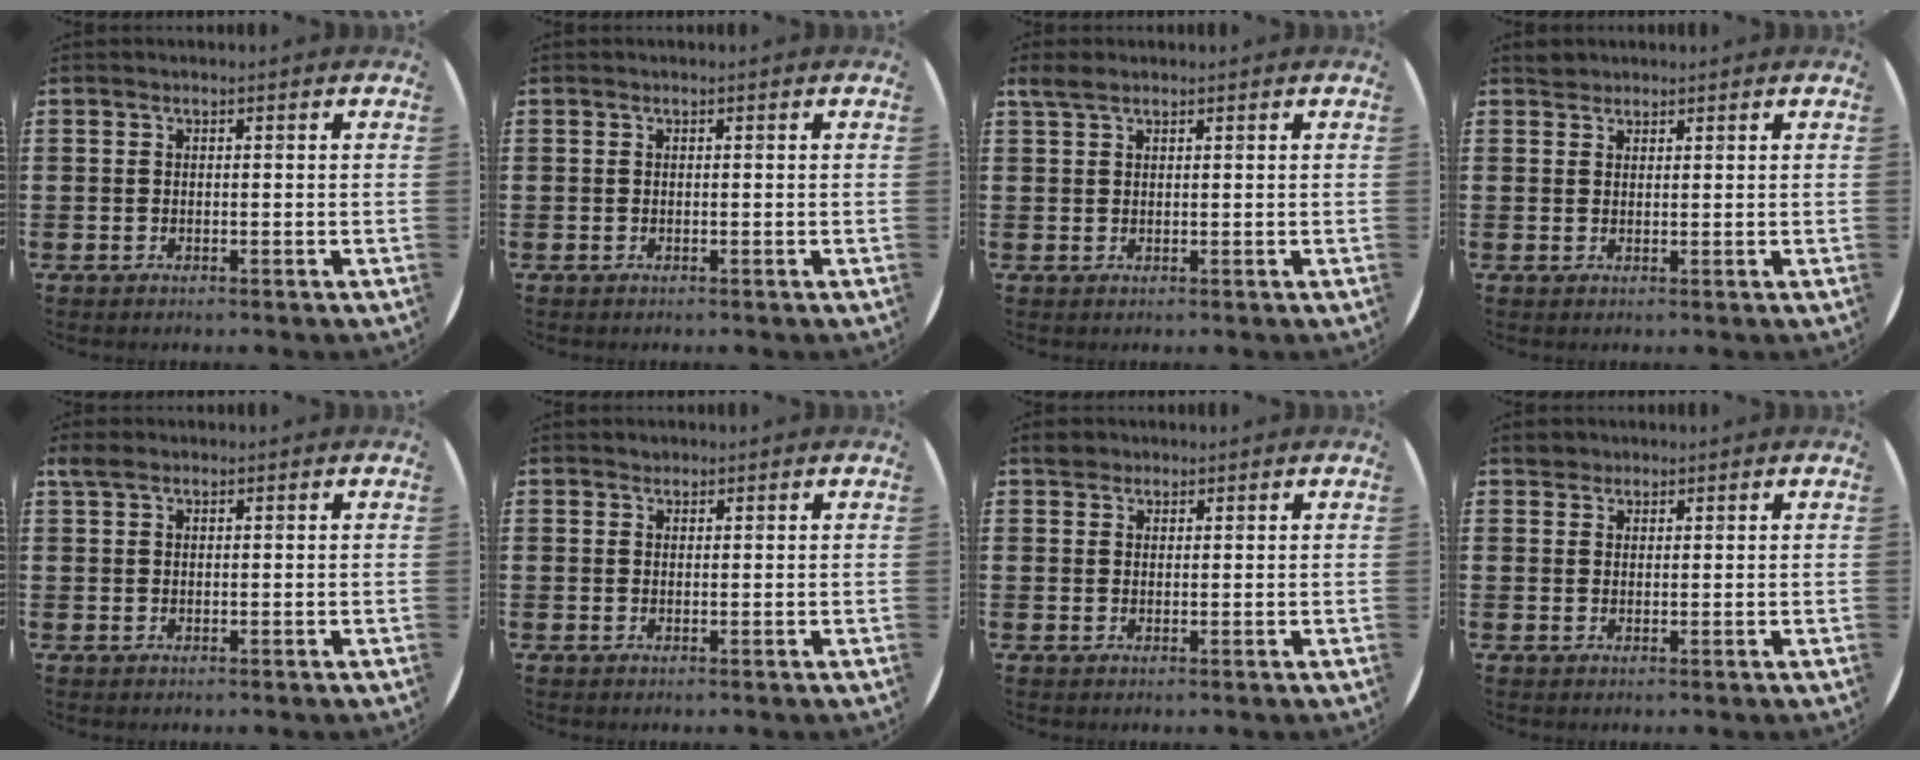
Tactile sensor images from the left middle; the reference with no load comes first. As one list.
[{"total": 0.0}, {"total": 1.9, "force": [1.5, 0.7, 0.9], "torque": [-0.012, 0.002, 0.026]}, {"total": 1.4, "force": [1.3, 0.5, -0.2], "torque": [0.010, 0.000, 0.023]}, {"total": 1.7, "force": [1.2, 0.8, 0.7], "torque": [-0.008, 0.004, 0.020]}, {"total": 0.8, "force": [0.7, 0.3, -0.1], "torque": [0.004, 0.004, 0.014]}, {"total": 1.7, "force": [1.5, 0.8, 0.0], "torque": [0.007, 0.001, 0.027]}, {"total": 1.7, "force": [1.5, 0.7, -0.2], "torque": [0.009, 0.001, 0.029]}]